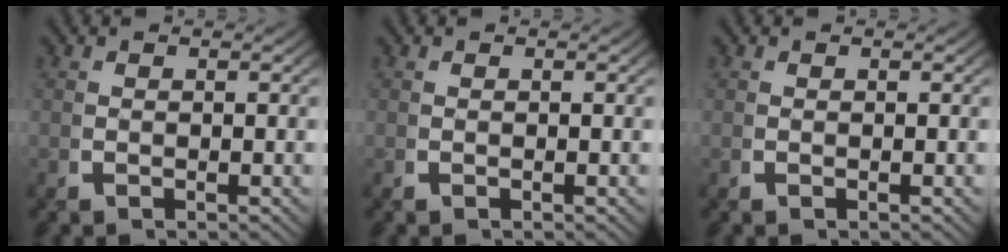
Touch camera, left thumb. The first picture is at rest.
{"total": 0.0}
{"total": 0.0}